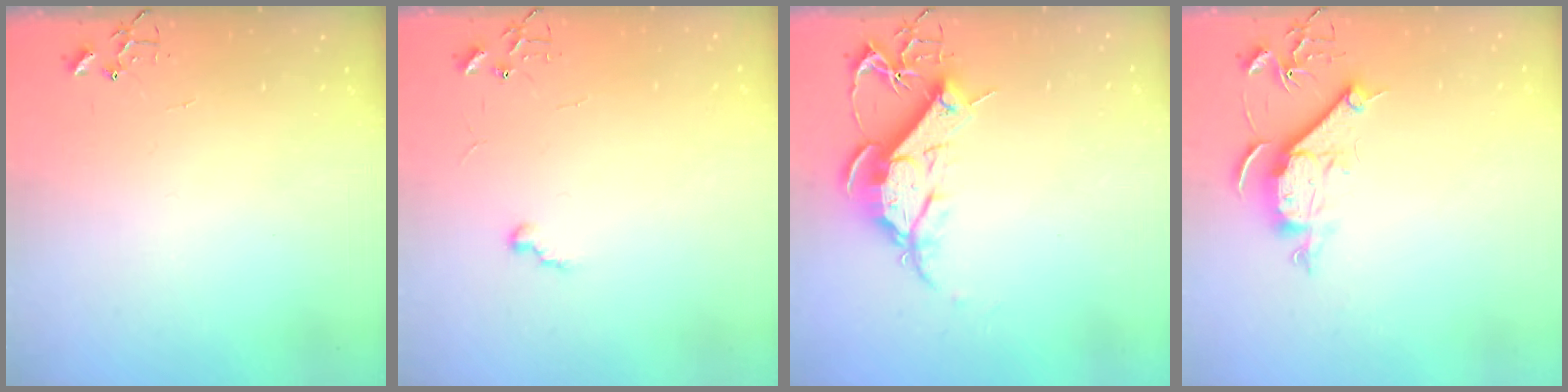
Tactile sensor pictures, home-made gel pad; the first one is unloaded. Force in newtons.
{"total": 5.3, "press": 5.3, "slide": 0.5}
{"total": 12.5, "press": 12.4, "slide": 1.3}
{"total": 10.4, "press": 10.4, "slide": 0.9}